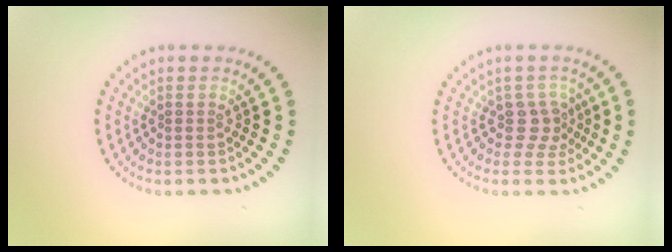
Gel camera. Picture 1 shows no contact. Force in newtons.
{"total": 2.2, "press": 1.6, "slide": 1.6}